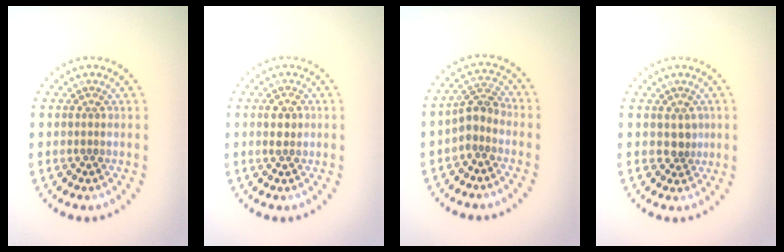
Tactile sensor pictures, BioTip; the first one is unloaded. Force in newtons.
{"total": 1.4, "press": 1.4, "slide": 0.1}
{"total": 2.5, "press": 2.1, "slide": 1.5}
{"total": 1.4, "press": 1.1, "slide": 0.8}